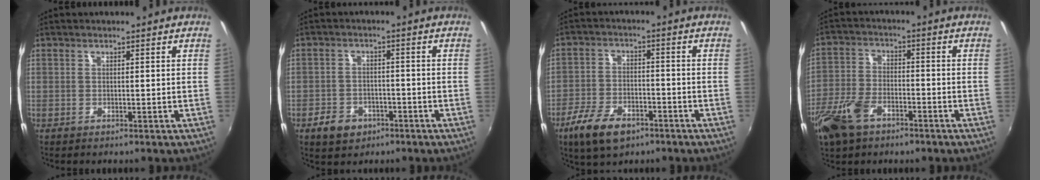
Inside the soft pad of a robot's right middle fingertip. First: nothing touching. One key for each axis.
{"total": 6.0, "fx": -3.5, "fy": 4.2, "fz": 2.3, "tx": -0.072, "ty": 0.008, "tz": -0.049}
{"total": 10.0, "fx": -6.3, "fy": 5.0, "fz": 6.0, "tx": -0.146, "ty": -0.011, "tz": -0.115}
{"total": 11.1, "fx": -6.7, "fy": 5.9, "fz": 6.5, "tx": -0.159, "ty": -0.008, "tz": -0.130}